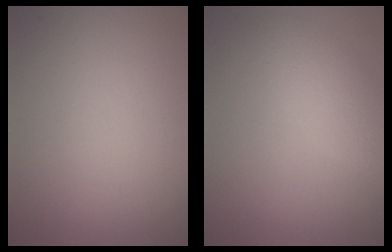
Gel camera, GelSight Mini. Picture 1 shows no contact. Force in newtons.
{"total": 2.8, "press": 2.8, "slide": 0.1}